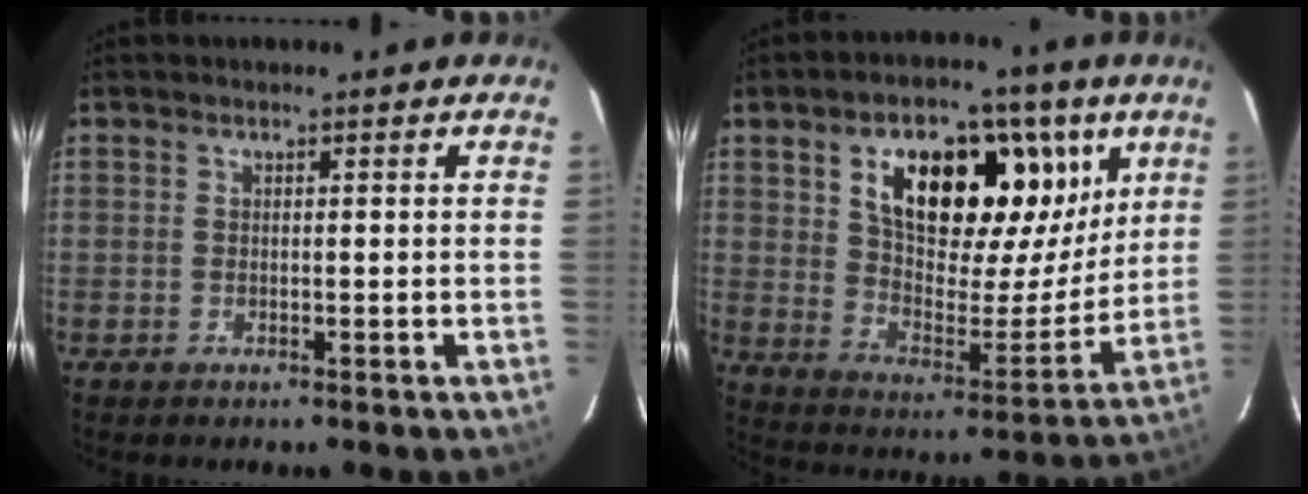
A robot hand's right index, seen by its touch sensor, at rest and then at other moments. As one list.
[{"total": 20.5, "force": [8.5, 9.7, 15.9], "torque": [-0.232, 0.023, 0.143]}]